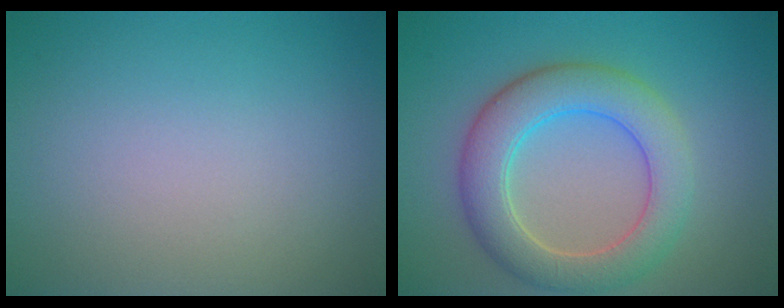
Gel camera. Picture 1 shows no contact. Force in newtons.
{"total": 6.3, "press": 6.3, "slide": 0.2}